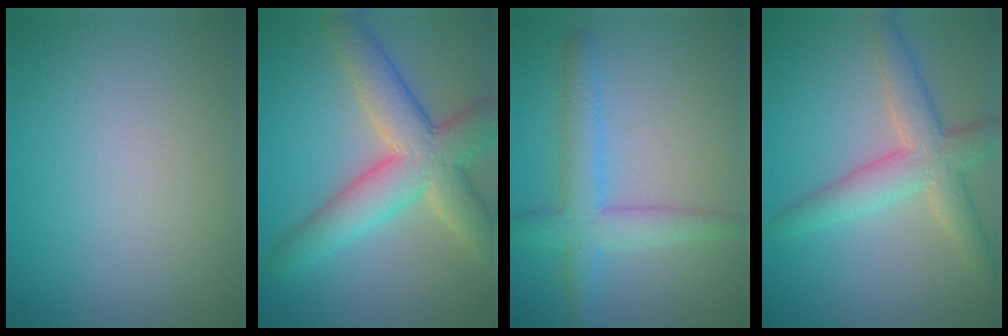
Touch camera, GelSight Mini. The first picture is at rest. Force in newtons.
{"total": 8.0, "press": 8.0, "slide": 0.7}
{"total": 4.1, "press": 4.1, "slide": 0.2}
{"total": 5.0, "press": 5.0, "slide": 0.3}